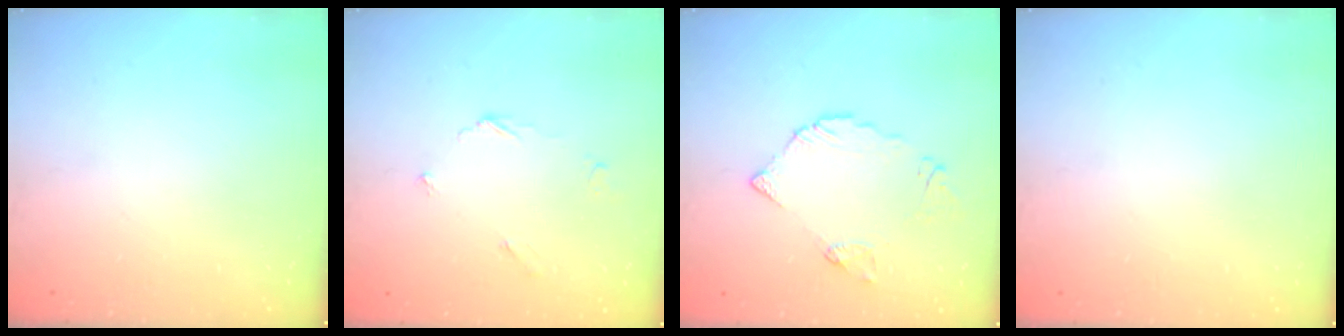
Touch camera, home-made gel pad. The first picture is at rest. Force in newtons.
{"total": 3.6, "press": 3.6, "slide": 0.4}
{"total": 9.0, "press": 9.0, "slide": 0.8}
{"total": 1.4, "press": 1.4, "slide": 0.1}